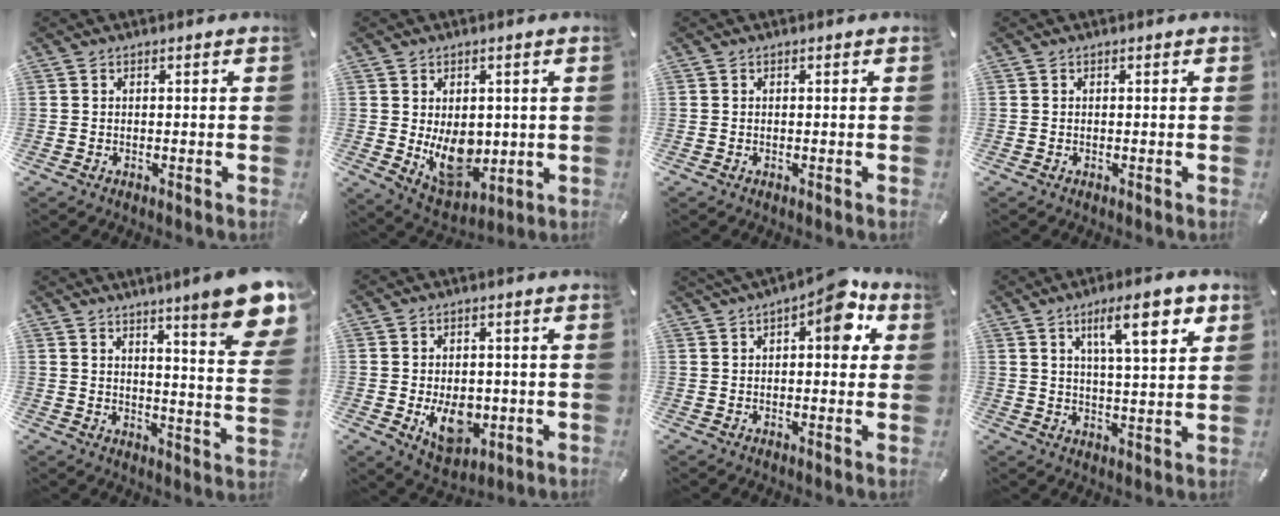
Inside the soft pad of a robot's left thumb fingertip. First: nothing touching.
{"total": 11.1, "force": [-0.3, 8.2, 7.4], "torque": [-0.099, -0.015, 0.003]}
{"total": 0.0}
{"total": 0.0}
{"total": 13.2, "force": [9.0, 1.9, 9.6], "torque": [-0.139, -0.075, 0.146]}
{"total": 9.8, "force": [-1.6, 6.8, 6.9], "torque": [-0.098, -0.007, -0.024]}
{"total": 9.2, "force": [3.7, 4.2, 7.3], "torque": [-0.088, -0.016, 0.055]}
{"total": 12.5, "force": [6.5, 3.4, 10.1], "torque": [-0.152, -0.025, 0.103]}